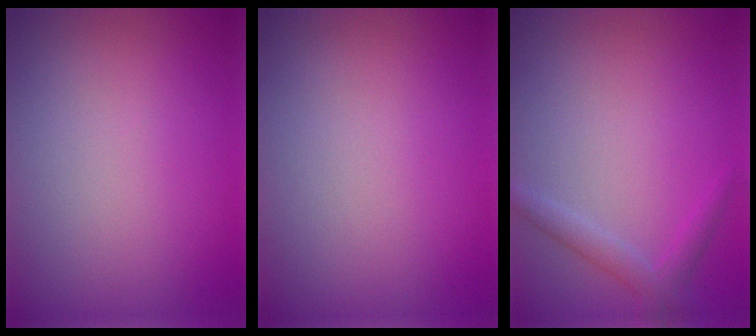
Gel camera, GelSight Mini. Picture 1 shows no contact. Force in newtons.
{"total": 0.0}
{"total": 2.0, "press": 2.0, "slide": 0.1}